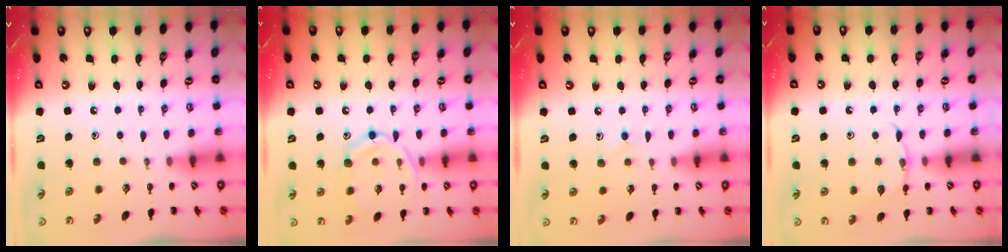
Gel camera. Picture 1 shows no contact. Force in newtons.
{"total": 13.0, "press": 13.0, "slide": 0.8}
{"total": 5.8, "press": 5.4, "slide": 1.9}
{"total": 7.4, "press": 7.2, "slide": 1.7}